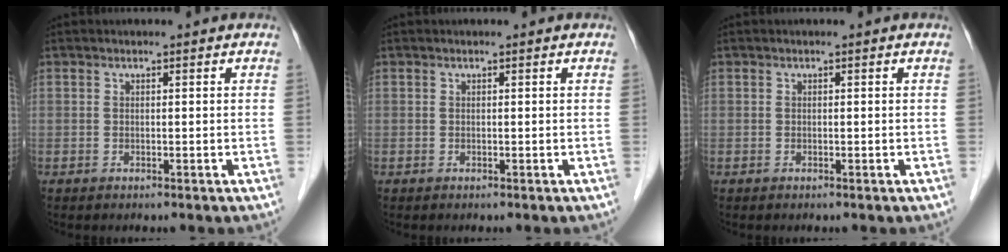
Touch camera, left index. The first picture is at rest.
{"total": 0.0}
{"total": 0.0}